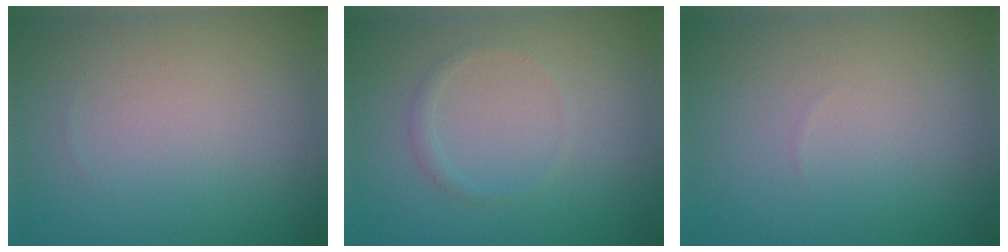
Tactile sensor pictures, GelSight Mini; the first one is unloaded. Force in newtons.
{"total": 0.9, "press": 0.8, "slide": 0.1}
{"total": 0.0}